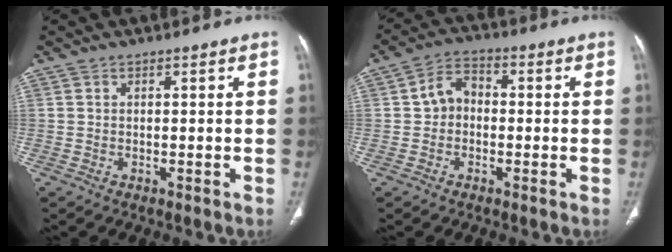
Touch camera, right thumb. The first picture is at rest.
{"total": 5.4, "force": [-0.3, 4.3, 3.2], "torque": [-0.036, 0.019, -0.019]}